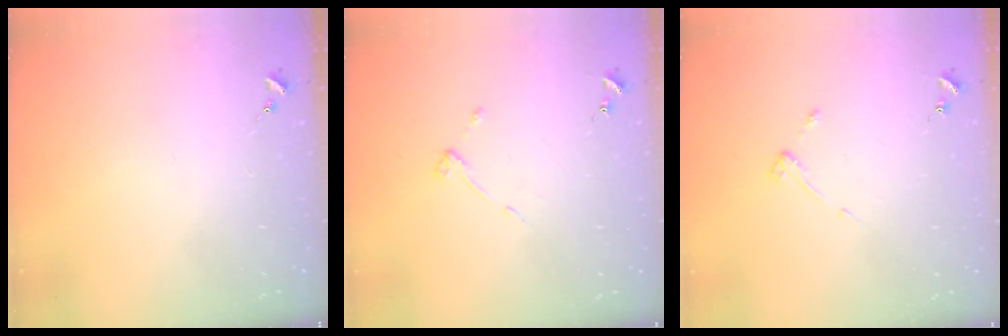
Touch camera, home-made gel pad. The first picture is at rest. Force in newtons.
{"total": 4.3, "press": 4.3, "slide": 0.4}
{"total": 2.9, "press": 2.9, "slide": 0.5}